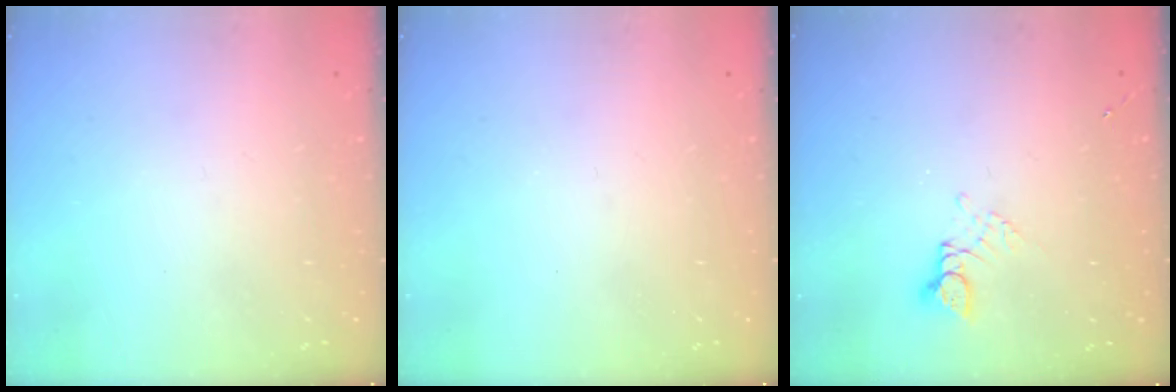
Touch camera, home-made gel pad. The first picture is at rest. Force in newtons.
{"total": 0.0}
{"total": 2.9, "press": 2.8, "slide": 0.4}